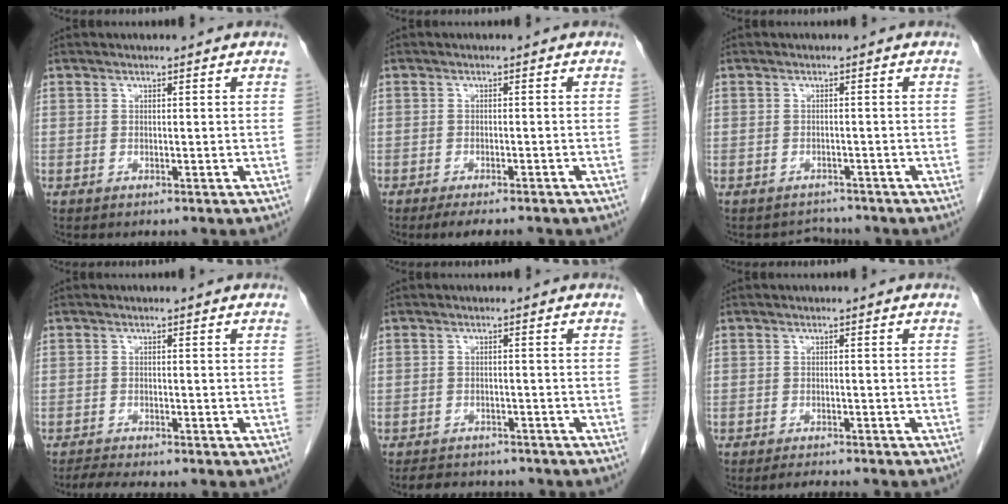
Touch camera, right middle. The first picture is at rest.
{"total": 6.2, "force": [-5.1, 1.1, 3.3], "torque": [-0.039, -0.009, -0.069]}
{"total": 2.3, "force": [-2.0, 0.8, -0.6], "torque": [0.004, -0.002, -0.031]}
{"total": 3.1, "force": [-2.8, -0.2, 1.3], "torque": [-0.026, -0.011, -0.046]}
{"total": 6.3, "force": [-5.7, 2.2, 1.5], "torque": [-0.022, -0.002, -0.076]}
{"total": 2.9, "force": [-2.7, -0.2, 1.1], "torque": [-0.018, -0.009, -0.038]}